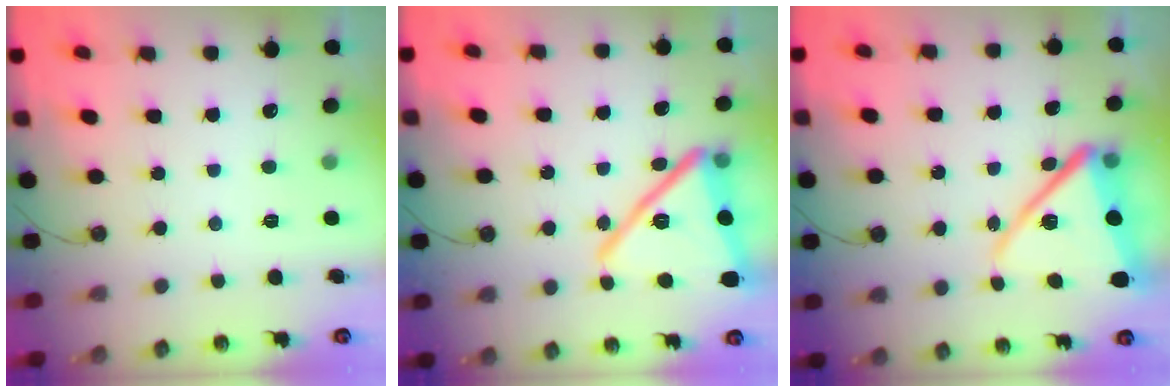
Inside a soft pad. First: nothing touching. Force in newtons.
{"total": 21.8, "press": 20.7, "slide": 6.8}
{"total": 16.5, "press": 16.4, "slide": 2.2}